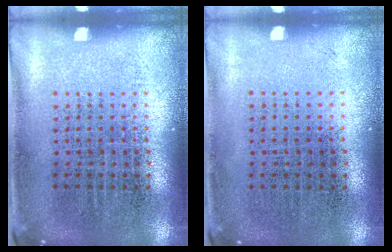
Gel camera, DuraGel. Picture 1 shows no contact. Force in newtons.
{"total": 0.0}